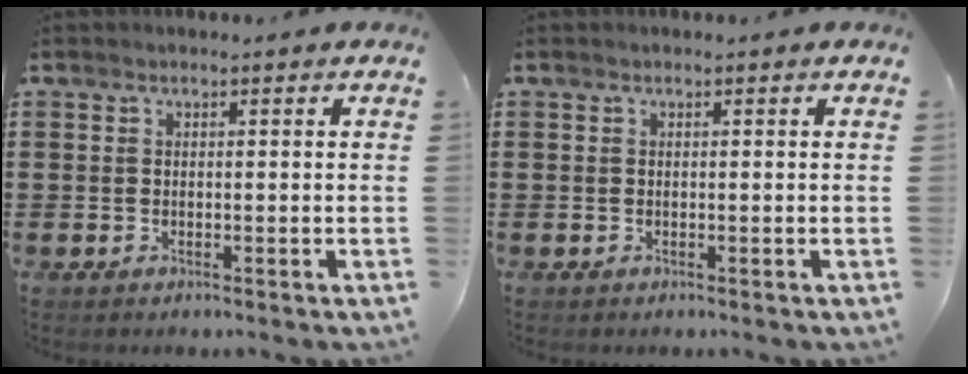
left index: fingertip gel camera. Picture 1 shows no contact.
{"total": 0.0}